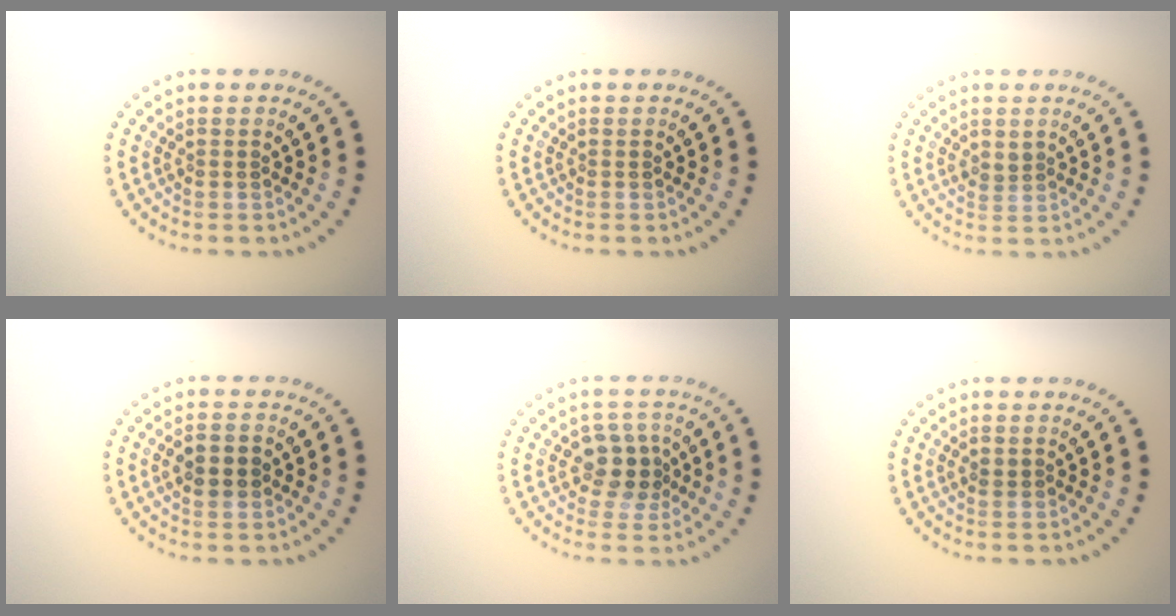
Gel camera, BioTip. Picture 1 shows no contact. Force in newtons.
{"total": 0.0}
{"total": 1.1, "press": 0.9, "slide": 0.6}
{"total": 2.5, "press": 2.5, "slide": 0.1}
{"total": 3.5, "press": 3.3, "slide": 1.3}
{"total": 0.8, "press": 0.7, "slide": 0.2}